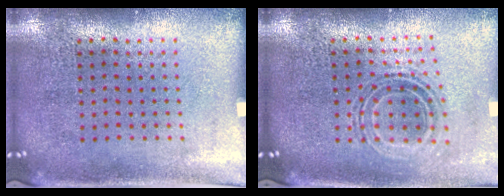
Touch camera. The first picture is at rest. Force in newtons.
{"total": 0.8, "press": 0.8, "slide": 0.3}